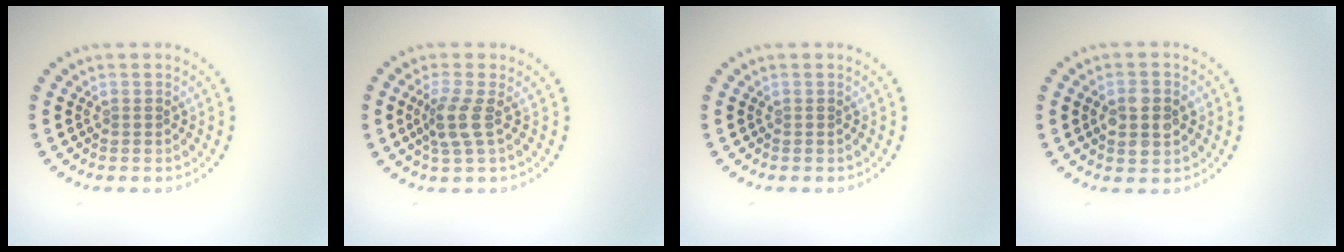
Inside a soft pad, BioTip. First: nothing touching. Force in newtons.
{"total": 2.6, "press": 2.0, "slide": 1.7}
{"total": 0.0}
{"total": 3.9, "press": 3.9, "slide": 0.1}